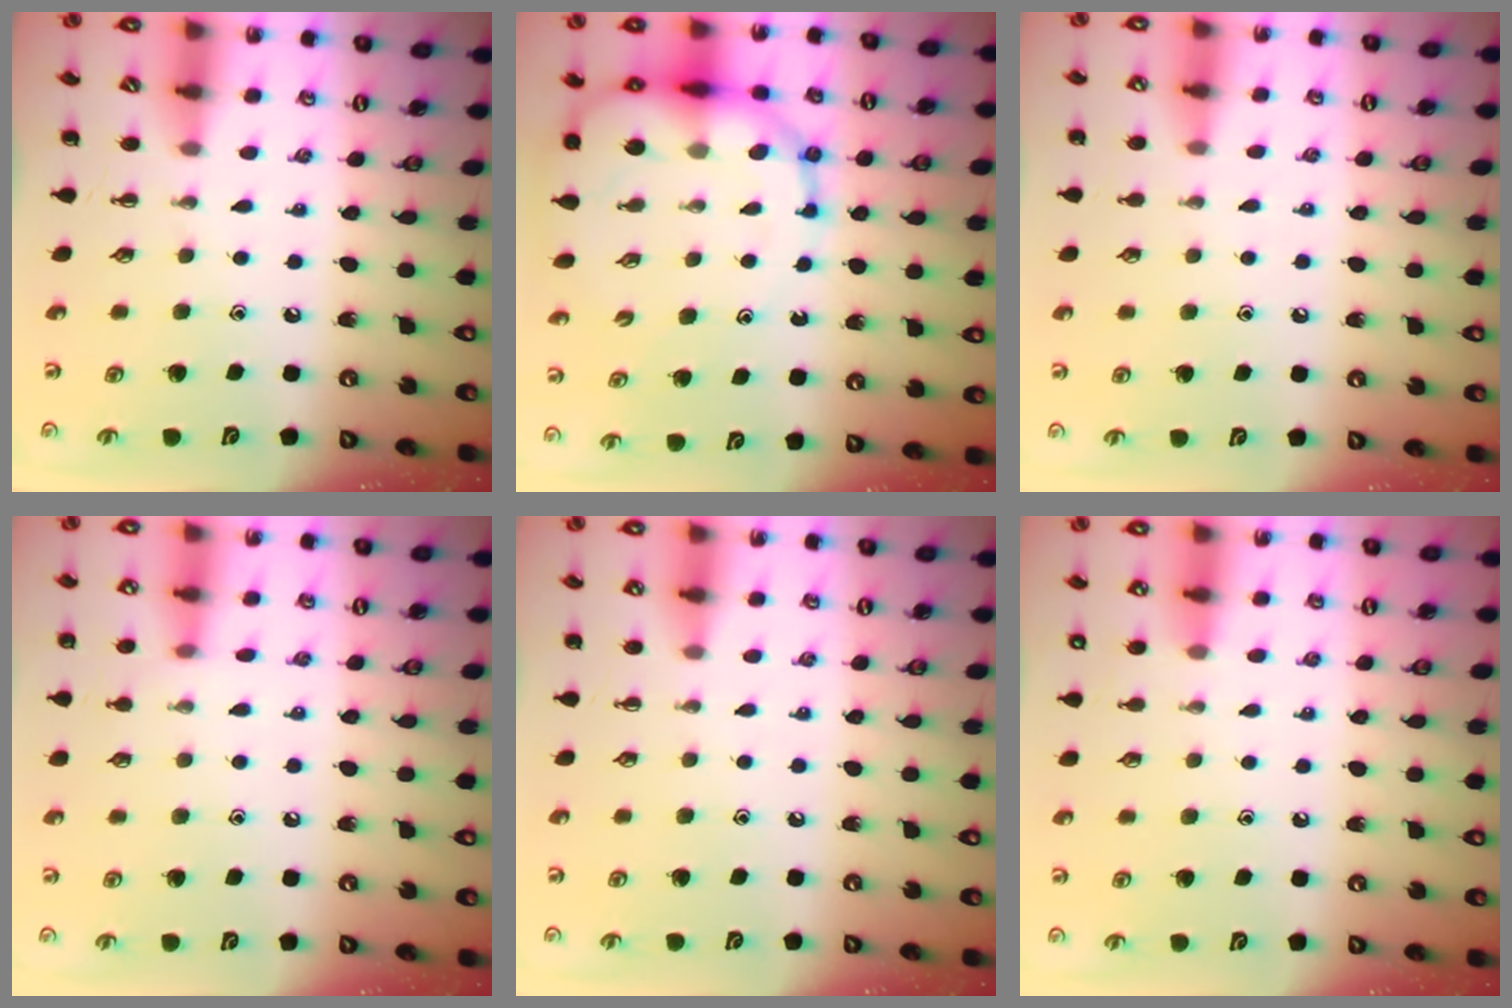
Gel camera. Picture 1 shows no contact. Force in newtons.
{"total": 13.6, "press": 13.2, "slide": 3.2}
{"total": 6.2, "press": 5.9, "slide": 2.0}
{"total": 7.3, "press": 7.1, "slide": 1.3}
{"total": 4.7, "press": 4.4, "slide": 1.7}
{"total": 6.6, "press": 6.3, "slide": 2.0}